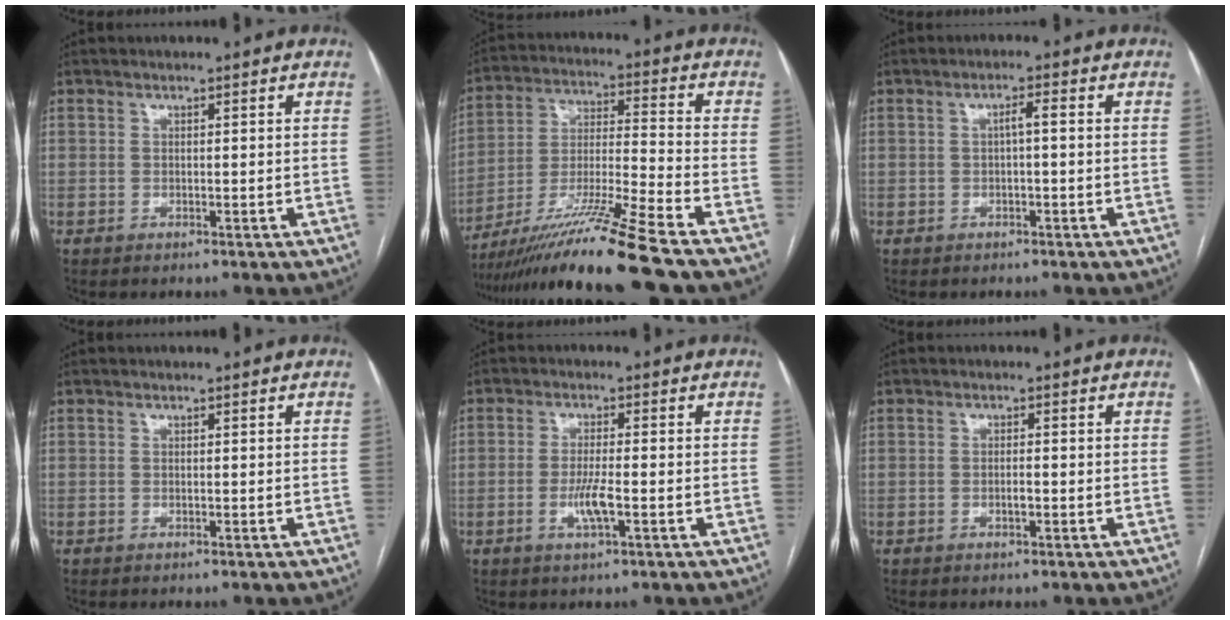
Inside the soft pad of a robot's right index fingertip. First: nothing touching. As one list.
[{"total": 18.5, "force": [-14.6, -2.3, 11.0], "torque": [-0.217, -0.030, -0.262]}, {"total": 1.8, "force": [0.0, 0.2, 1.8], "torque": [-0.031, 0.005, 0.001]}, {"total": 0.0}, {"total": 4.0, "force": [-1.3, 0.5, 3.8], "torque": [-0.079, -0.005, -0.024]}, {"total": 1.3, "force": [-0.4, 0.3, 1.2], "torque": [-0.024, 0.001, -0.008]}]